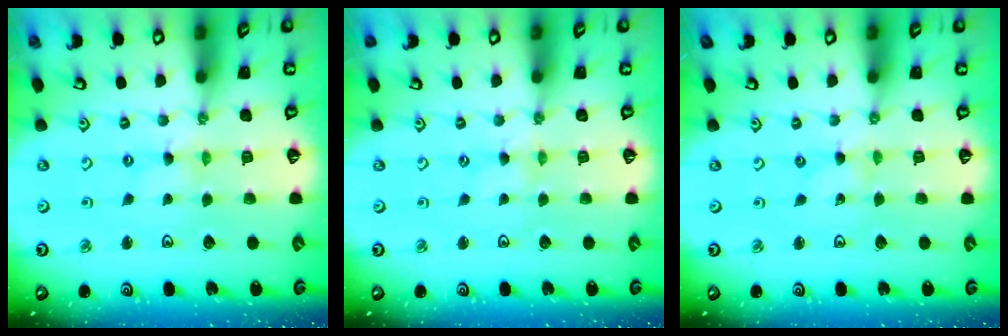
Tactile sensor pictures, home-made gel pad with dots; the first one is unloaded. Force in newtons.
{"total": 0.0}
{"total": 0.0}